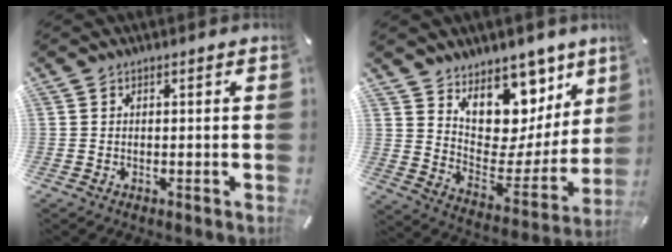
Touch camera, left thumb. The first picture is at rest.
{"total": 13.4, "force": [9.0, 9.2, 3.7], "torque": [-0.028, -0.110, 0.162]}